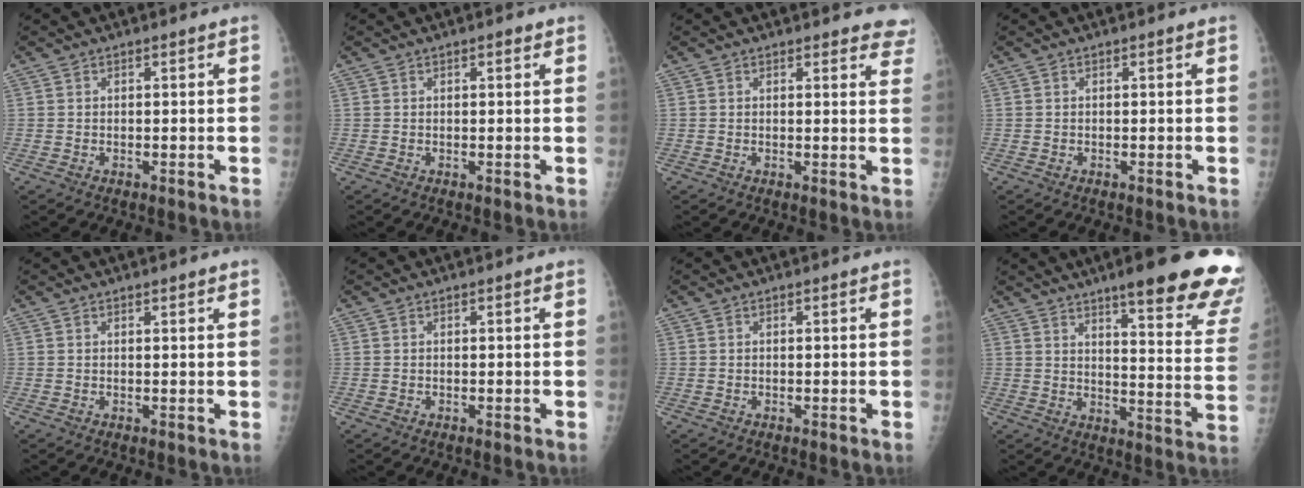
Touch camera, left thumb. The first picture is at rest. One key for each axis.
{"total": 1.1, "fx": 0.6, "fy": 0.4, "fz": 0.8, "tx": -0.010, "ty": 0.001, "tz": 0.005}
{"total": 5.9, "fx": 5.3, "fy": 2.0, "fz": 1.5, "tx": 0.023, "ty": -0.022, "tz": 0.036}
{"total": 0.0}
{"total": 1.1, "fx": 0.8, "fy": 0.2, "fz": 0.7, "tx": -0.007, "ty": -0.001, "tz": 0.010}
{"total": 0.0}
{"total": 0.0}
{"total": 23.7, "fx": 16.8, "fy": 3.6, "fz": 16.2, "tx": -0.181, "ty": -0.085, "tz": 0.210}